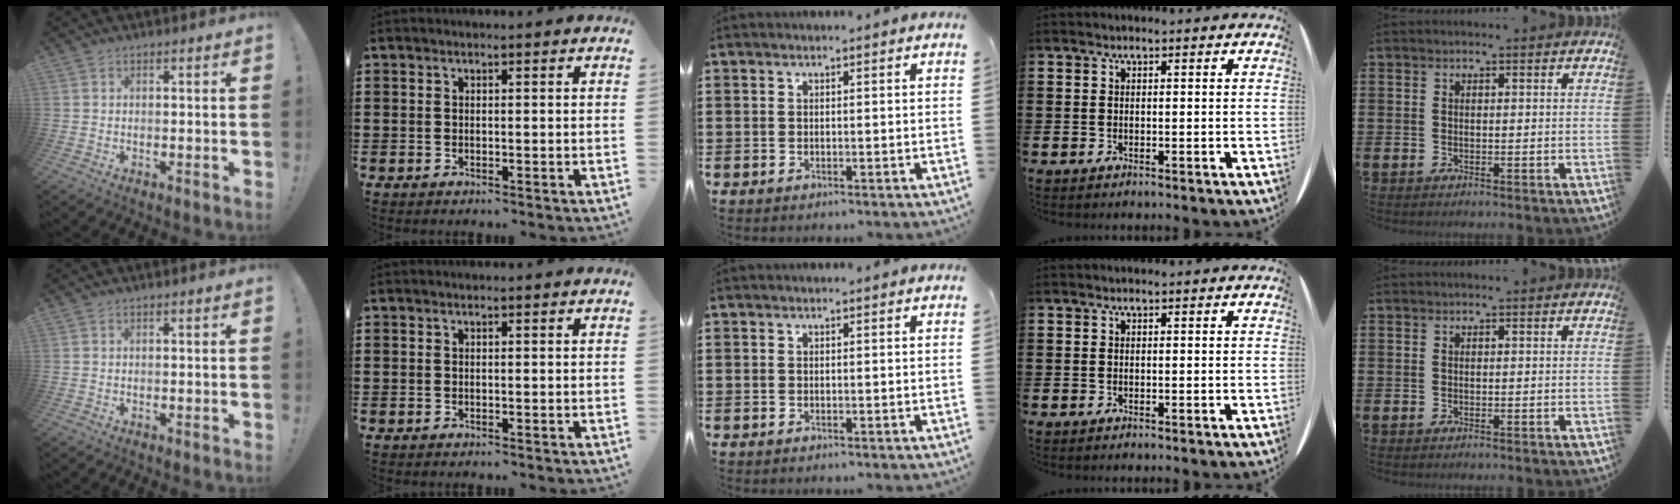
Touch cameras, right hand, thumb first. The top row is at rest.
{}